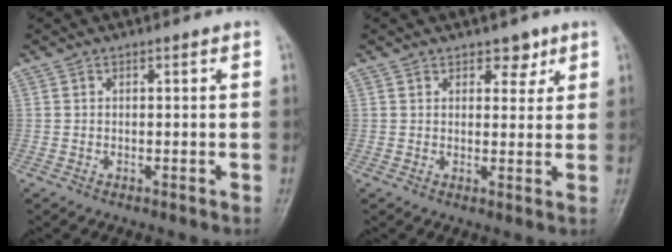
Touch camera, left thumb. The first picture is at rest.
{"total": 3.4, "force": [2.2, 2.1, 1.4], "torque": [0.006, -0.012, 0.030]}